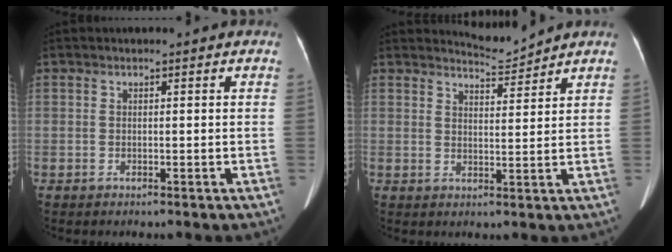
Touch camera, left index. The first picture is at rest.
{"total": 3.4, "force": [3.3, -0.7, -0.6], "torque": [0.002, -0.013, 0.060]}